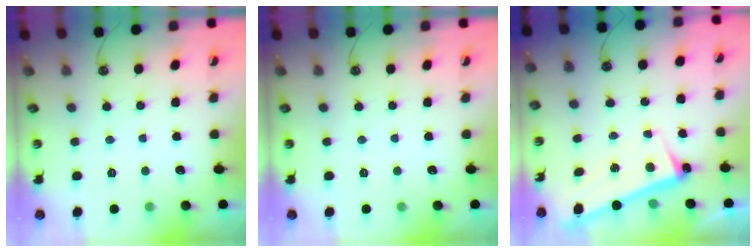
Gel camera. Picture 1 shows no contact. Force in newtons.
{"total": 0.0}
{"total": 2.7, "press": 2.7, "slide": 0.6}